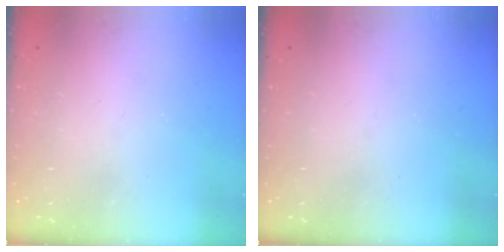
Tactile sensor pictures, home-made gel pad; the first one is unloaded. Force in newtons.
{"total": 0.0}